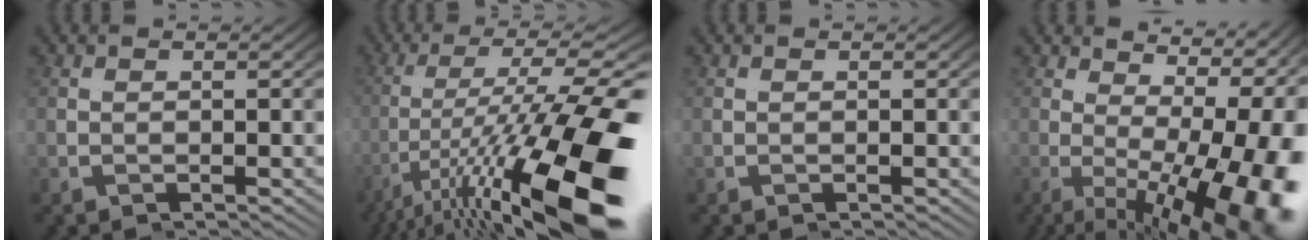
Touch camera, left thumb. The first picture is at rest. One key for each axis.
{"total": 10.1, "fx": -4.4, "fy": -0.1, "fz": 9.1, "tx": -0.163, "ty": 0.013, "tz": -0.071}
{"total": 0.0}
{"total": 9.8, "fx": -2.2, "fy": 1.5, "fz": 9.4, "tx": -0.135, "ty": 0.003, "tz": -0.027}